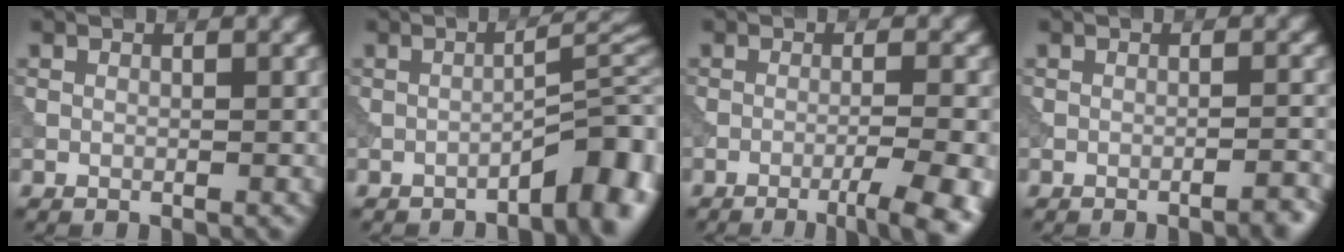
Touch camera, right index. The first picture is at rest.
{"total": 5.4, "force": [-3.0, 1.0, 4.4], "torque": [-0.059, 0.019, -0.044]}
{"total": 6.2, "force": [-3.2, 1.5, 5.1], "torque": [-0.061, 0.002, -0.042]}
{"total": 2.1, "force": [-1.5, 0.4, 1.5], "torque": [-0.011, 0.008, -0.027]}